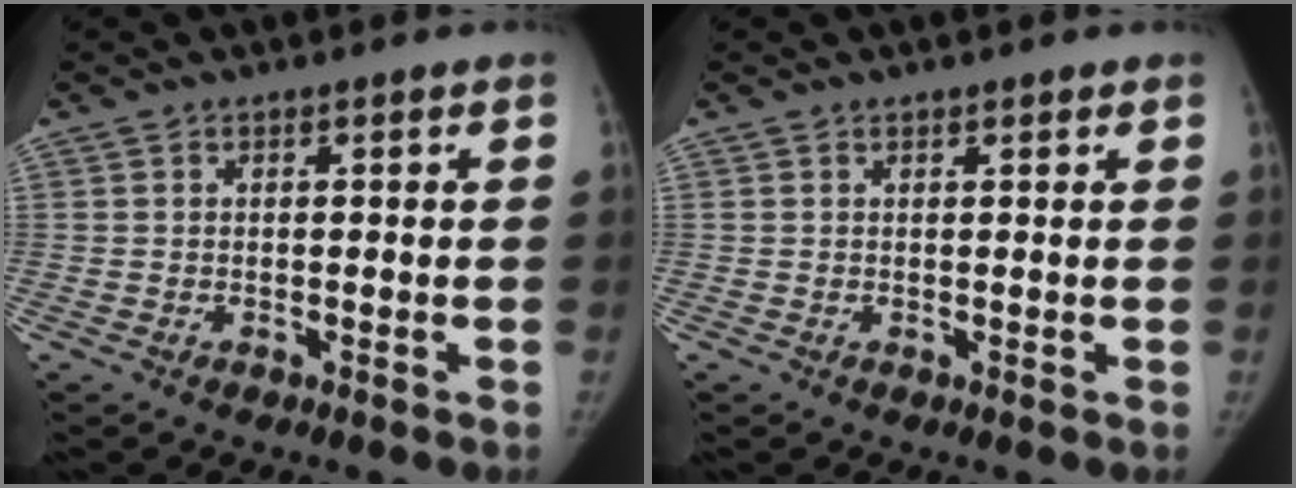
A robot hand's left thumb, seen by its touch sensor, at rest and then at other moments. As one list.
[{"total": 1.0, "force": [0.8, 0.4, 0.5], "torque": [-0.008, -0.003, 0.010]}]